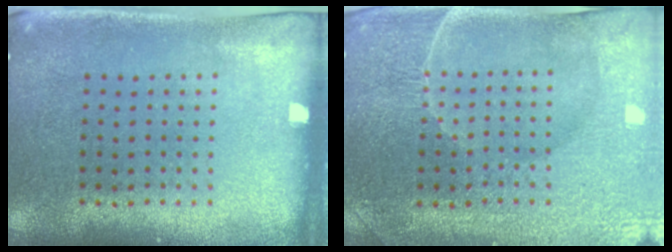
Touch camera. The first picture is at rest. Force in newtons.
{"total": 4.1, "press": 3.9, "slide": 1.1}